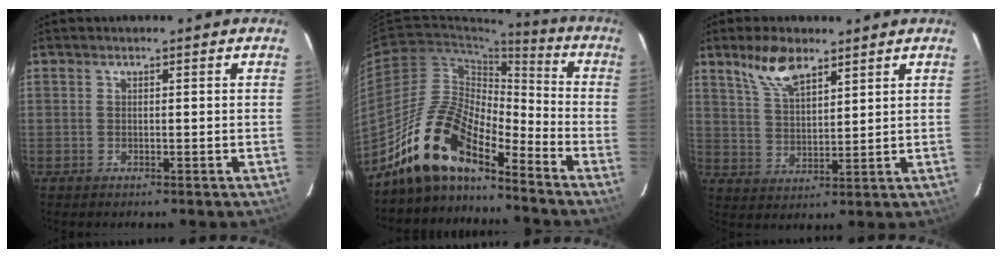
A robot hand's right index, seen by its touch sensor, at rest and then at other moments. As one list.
[{"total": 15.2, "force": [-12.3, 4.6, 7.6], "torque": [-0.142, 0.006, -0.242]}, {"total": 8.0, "force": [5.6, 3.1, 4.8], "torque": [-0.090, 0.010, 0.114]}]